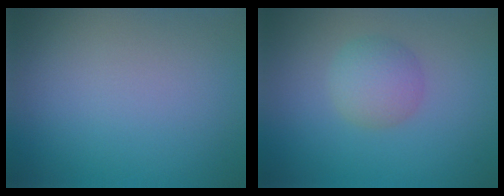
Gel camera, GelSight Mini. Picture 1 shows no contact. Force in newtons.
{"total": 2.9, "press": 2.9, "slide": 0.1}